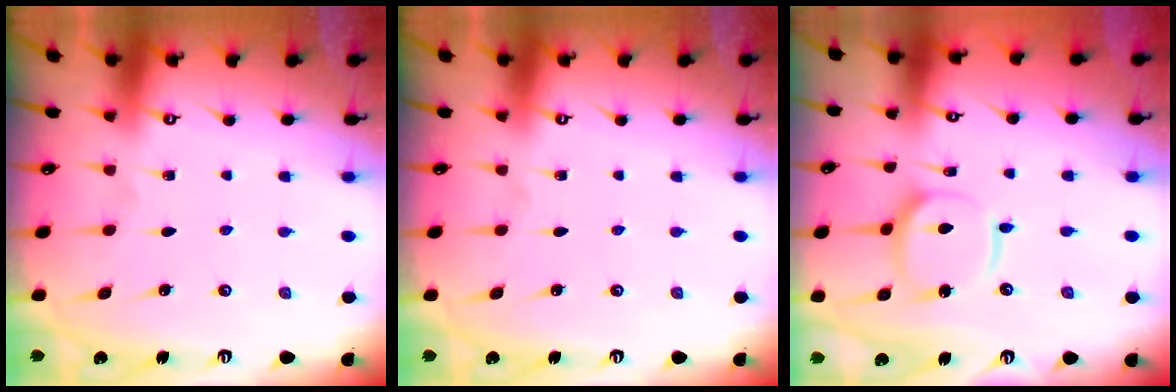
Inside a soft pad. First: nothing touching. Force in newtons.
{"total": 0.0}
{"total": 12.0, "press": 11.9, "slide": 1.3}